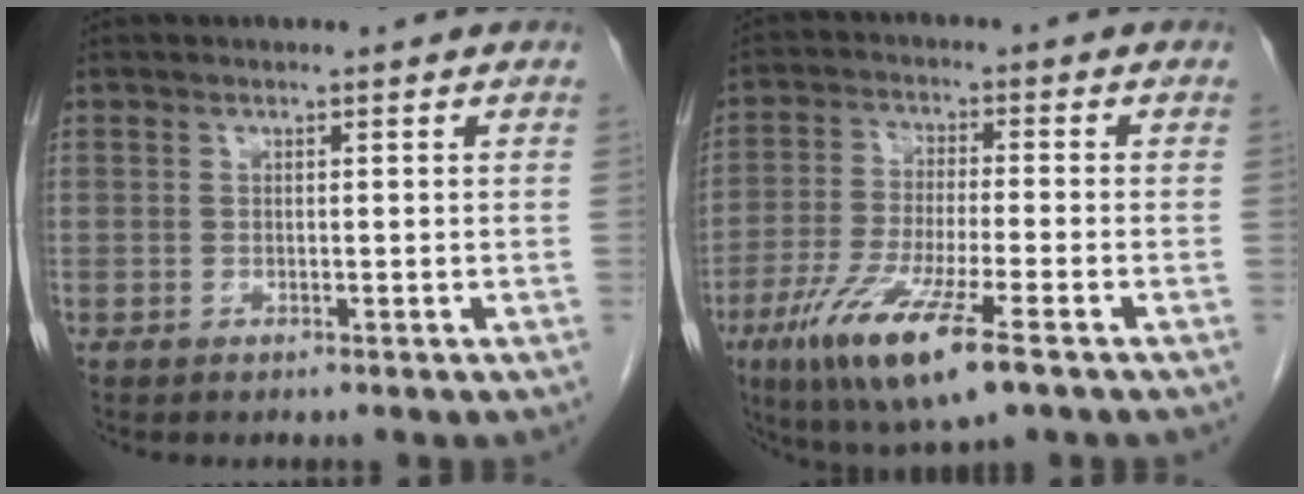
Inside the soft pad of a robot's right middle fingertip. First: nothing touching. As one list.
[{"total": 12.9, "force": [-6.9, 1.5, 10.9], "torque": [-0.212, -0.033, -0.119]}]